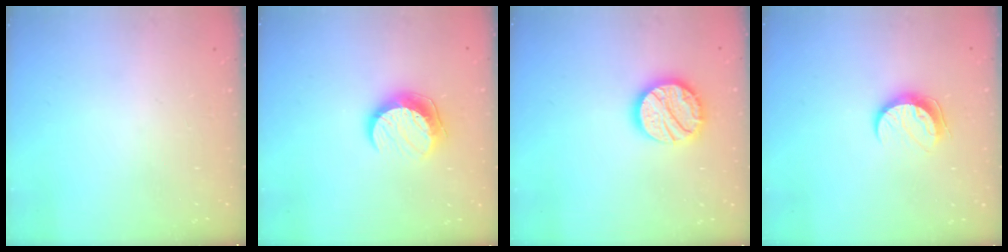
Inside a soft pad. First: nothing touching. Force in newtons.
{"total": 10.3, "press": 10.3, "slide": 0.8}
{"total": 16.9, "press": 16.9, "slide": 1.4}
{"total": 9.0, "press": 9.0, "slide": 0.8}